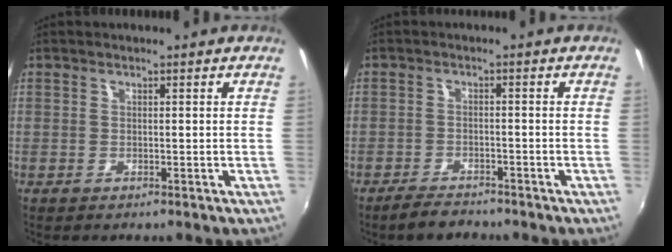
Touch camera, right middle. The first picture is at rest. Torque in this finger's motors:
{"motor_torque": [1.13, -1.01, 0.40, 0.17]}